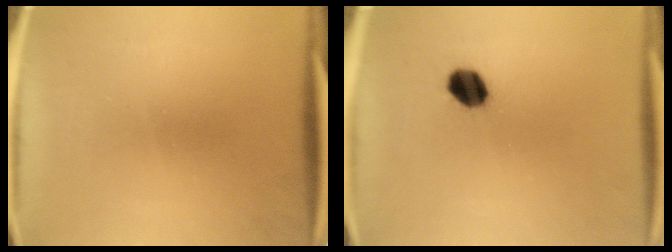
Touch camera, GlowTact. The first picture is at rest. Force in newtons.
{"total": 6.1}